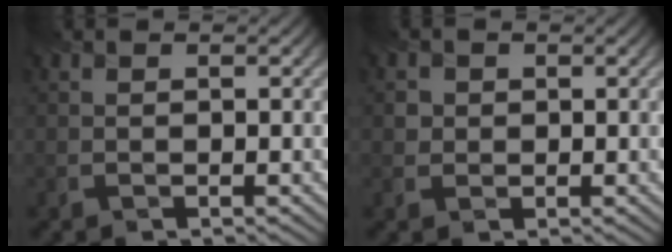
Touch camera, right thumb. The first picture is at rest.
{"total": 1.6, "force": [0.2, 1.5, 0.3], "torque": [-0.007, -0.002, 0.004]}